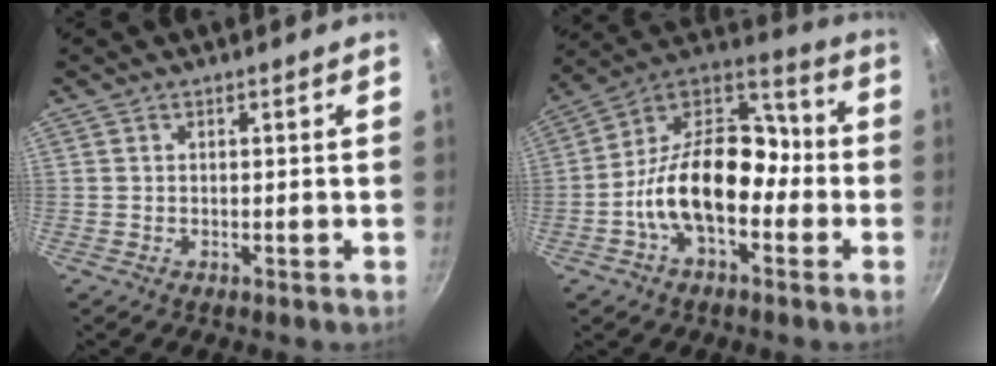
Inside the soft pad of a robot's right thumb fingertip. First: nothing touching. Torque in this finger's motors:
{"motor_torque": [0.67, 0.80, 1.73, -0.41, 0.19]}